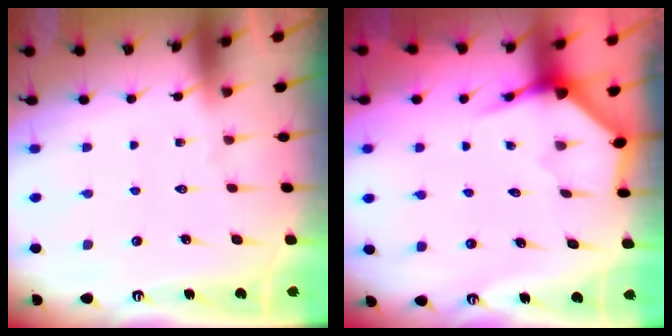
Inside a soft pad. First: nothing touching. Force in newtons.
{"total": 3.9, "press": 3.9, "slide": 0.2}